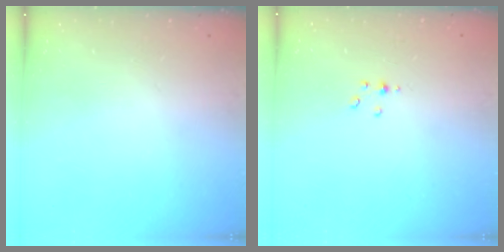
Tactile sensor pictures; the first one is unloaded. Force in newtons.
{"total": 2.8, "press": 2.8, "slide": 0.3}